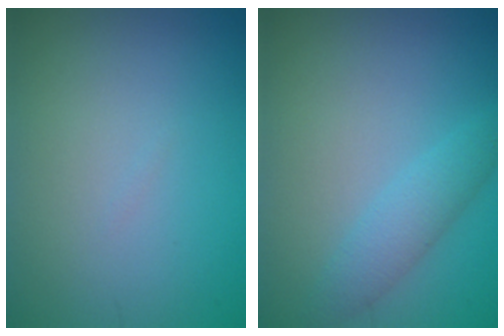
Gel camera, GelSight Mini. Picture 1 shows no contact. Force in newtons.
{"total": 2.5, "press": 2.5, "slide": 0.2}